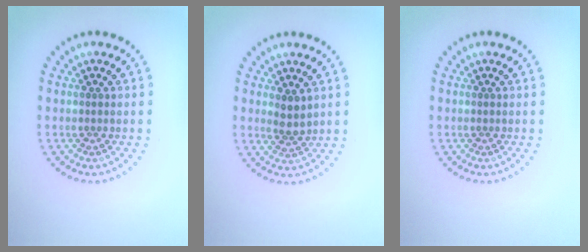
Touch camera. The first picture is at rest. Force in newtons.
{"total": 1.8, "press": 1.5, "slide": 0.9}
{"total": 0.0}